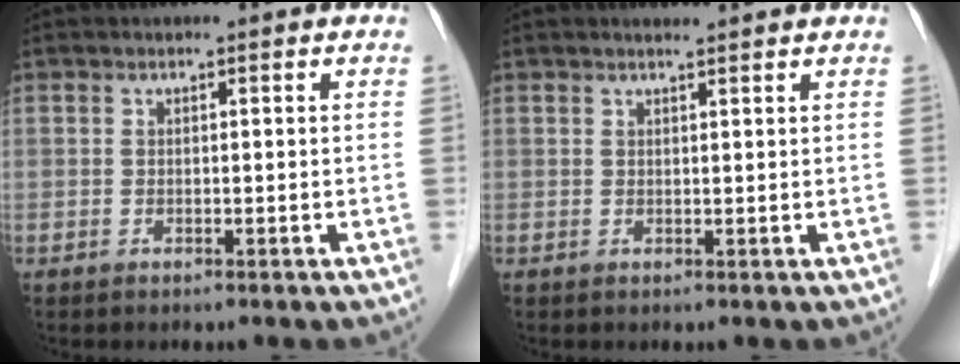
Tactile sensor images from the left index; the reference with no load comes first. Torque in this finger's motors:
{"motor_torque": [-0.01, -0.09, 0.01, 0.01]}